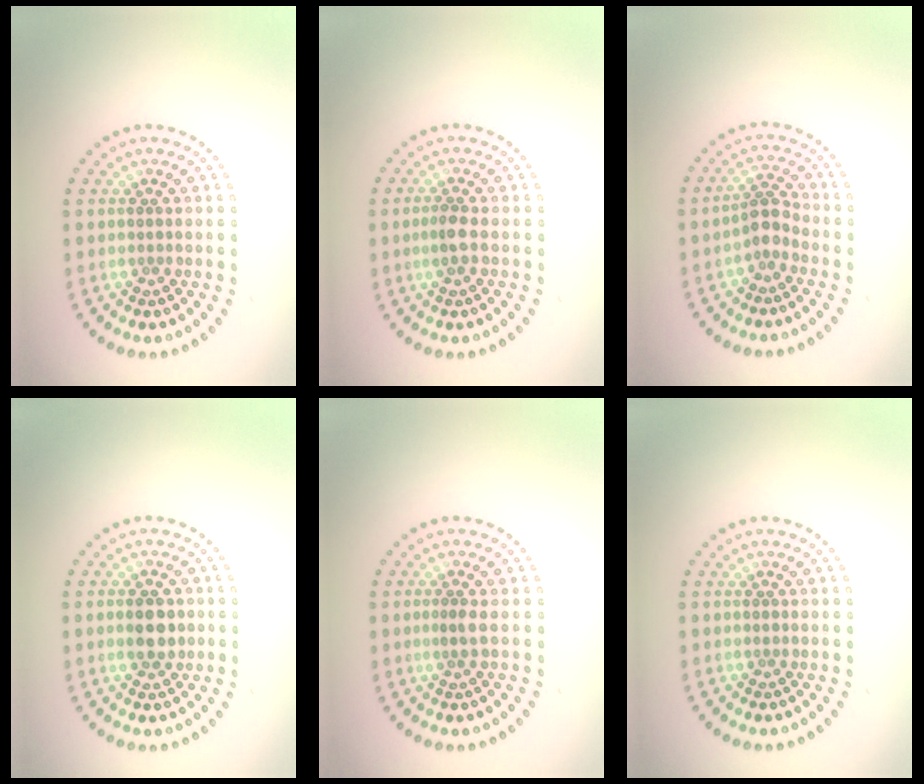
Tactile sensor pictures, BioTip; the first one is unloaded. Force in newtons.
{"total": 1.5, "press": 1.4, "slide": 0.6}
{"total": 2.0, "press": 1.6, "slide": 1.2}
{"total": 2.4, "press": 2.4, "slide": 0.2}
{"total": 1.0, "press": 0.6, "slide": 0.8}
{"total": 0.0}